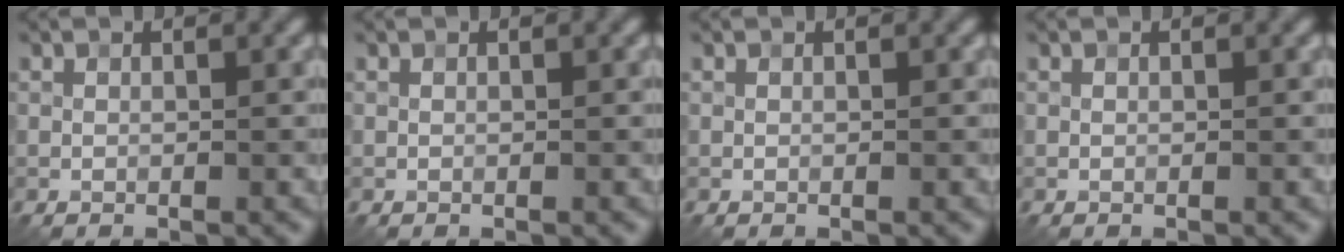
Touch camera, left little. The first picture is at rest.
{"total": 0.0}
{"total": 0.0}
{"total": 0.0}